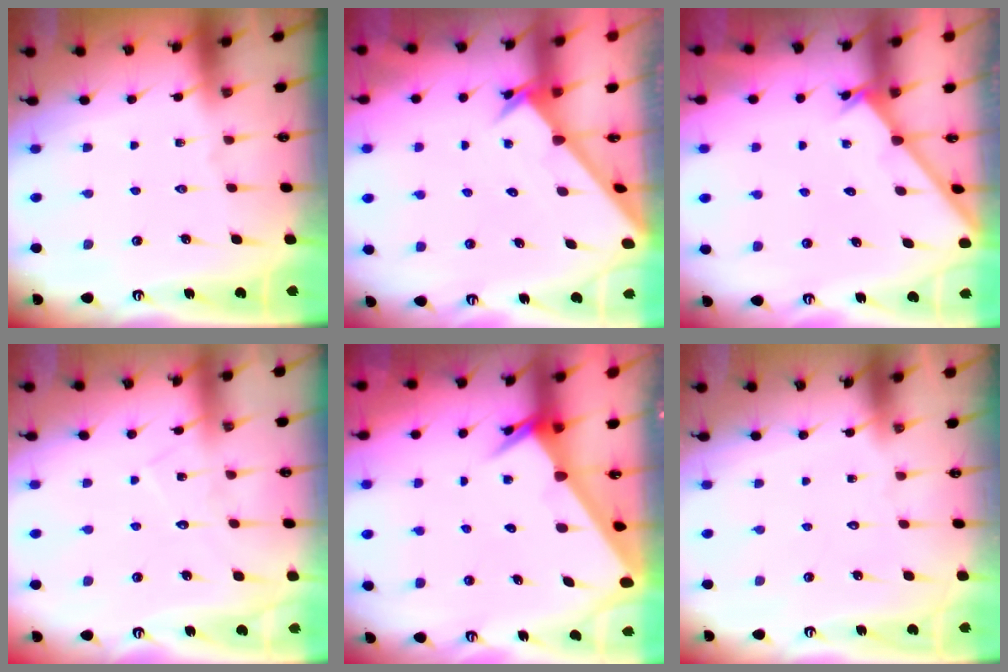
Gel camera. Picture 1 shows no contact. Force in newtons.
{"total": 2.6, "press": 2.6, "slide": 0.2}
{"total": 2.3, "press": 2.3, "slide": 0.2}
{"total": 7.2, "press": 7.2, "slide": 0.5}
{"total": 3.3, "press": 3.3, "slide": 0.2}
{"total": 1.5, "press": 1.5, "slide": 0.0}